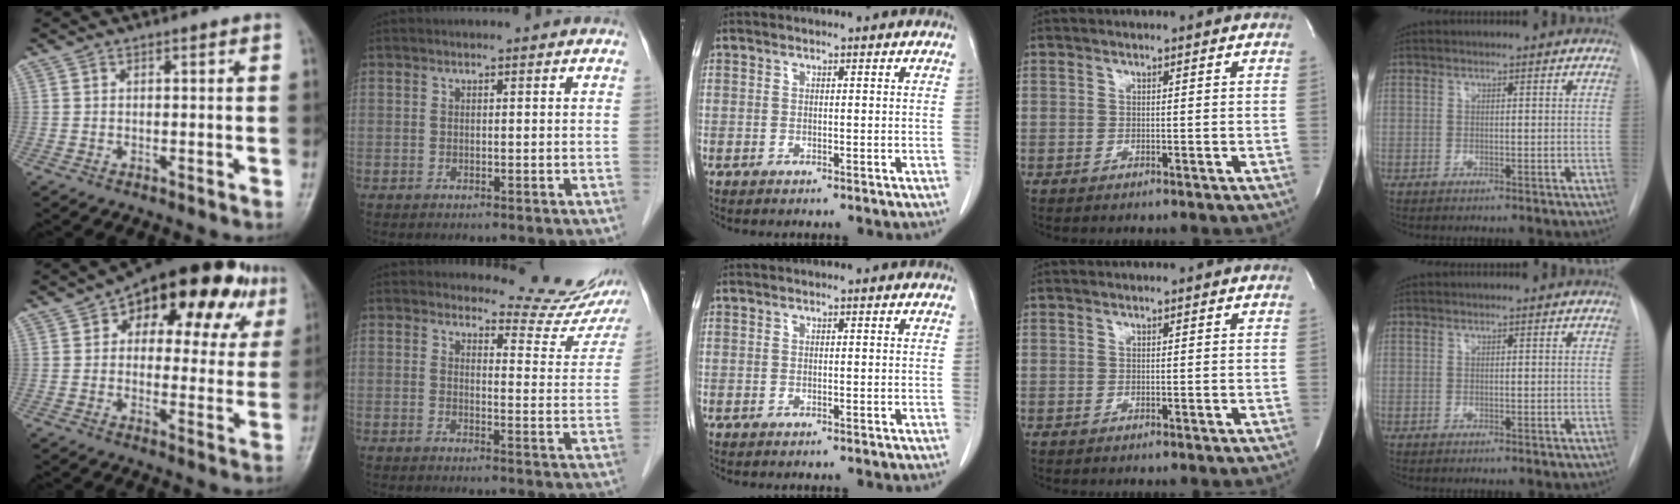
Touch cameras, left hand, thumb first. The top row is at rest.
{"thumb": {"total": 20.4, "force": [9.0, 11.2, 14.6], "torque": [-0.144, 0.008, 0.117]}, "index": {"total": 13.2, "force": [12.8, 2.3, 1.8], "torque": [0.001, -0.076, 0.122]}}